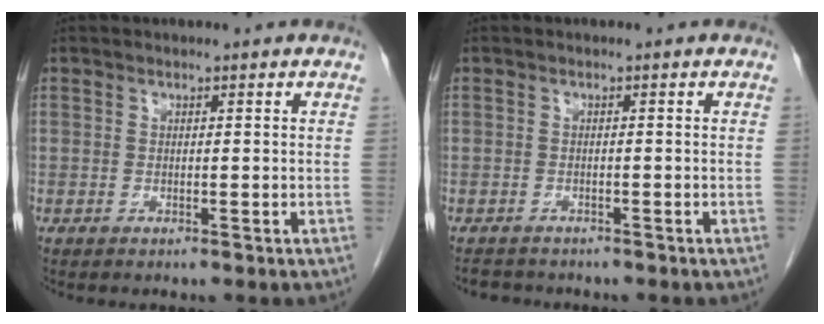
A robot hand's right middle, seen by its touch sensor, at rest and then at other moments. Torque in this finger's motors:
{"motor_torque": [-0.04, 0.04, -0.06, -0.01]}